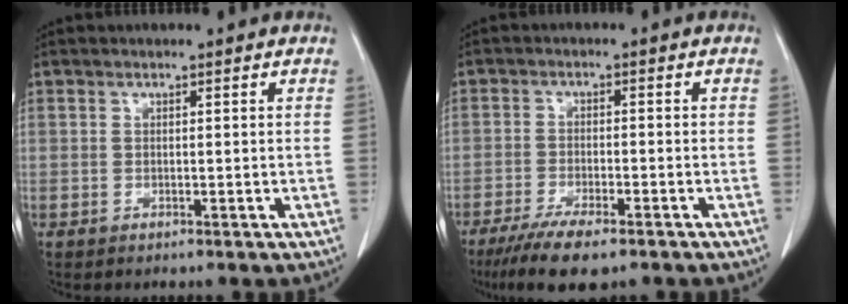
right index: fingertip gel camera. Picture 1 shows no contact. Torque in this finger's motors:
{"motor_torque": [0.05, -0.13, 0.40, 0.10]}